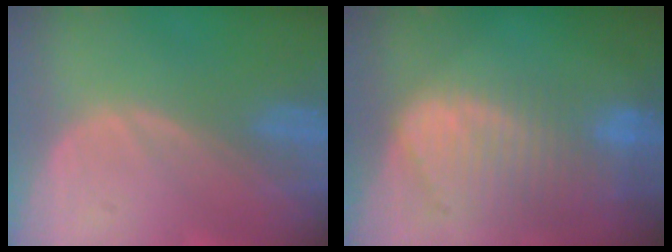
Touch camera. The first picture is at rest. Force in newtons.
{"total": 10.0, "press": 8.5, "slide": 5.2}